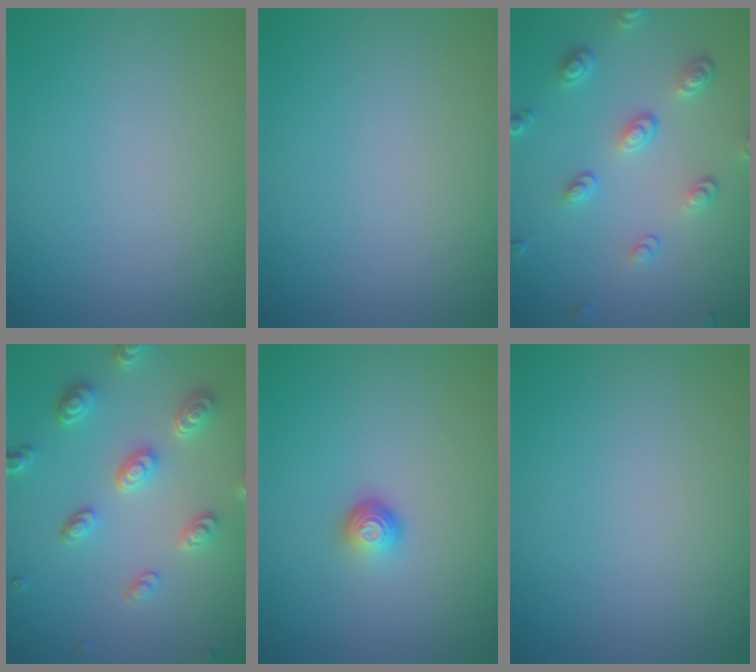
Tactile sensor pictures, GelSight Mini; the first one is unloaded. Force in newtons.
{"total": 0.0}
{"total": 3.6, "press": 2.8, "slide": 2.3}
{"total": 4.5, "press": 3.6, "slide": 2.7}
{"total": 1.5, "press": 1.0, "slide": 1.1}
{"total": 0.0}